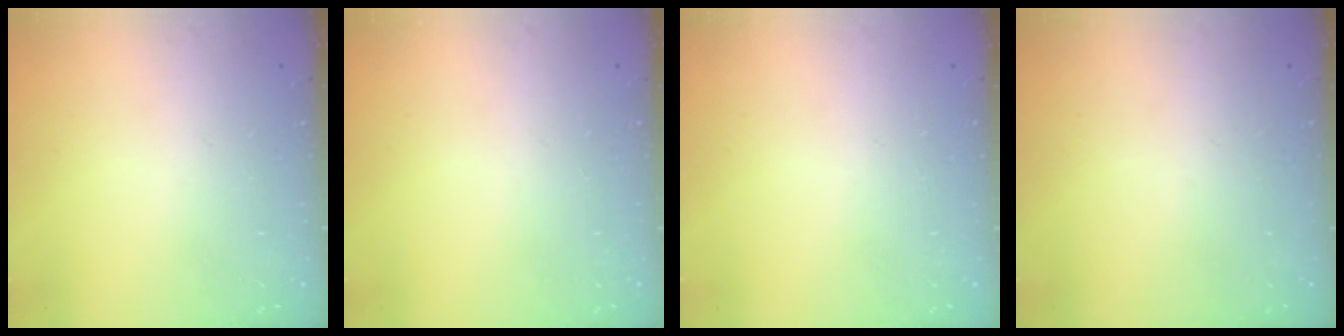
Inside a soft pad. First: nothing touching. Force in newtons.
{"total": 0.0}
{"total": 0.0}
{"total": 0.0}